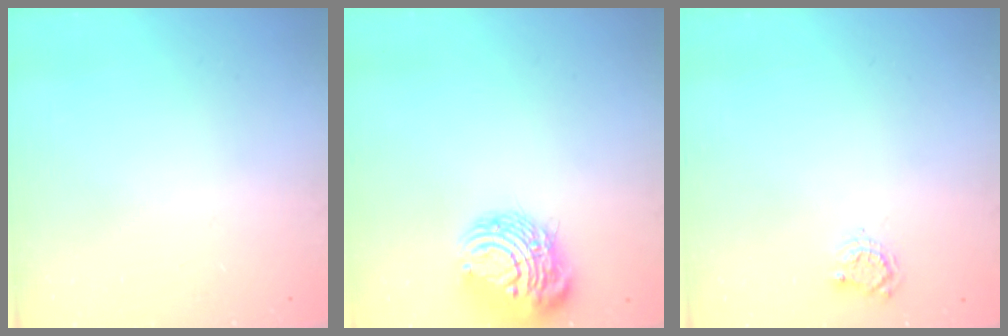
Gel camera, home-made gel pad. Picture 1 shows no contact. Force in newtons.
{"total": 12.4, "press": 12.4, "slide": 1.4}
{"total": 4.6, "press": 4.5, "slide": 0.5}